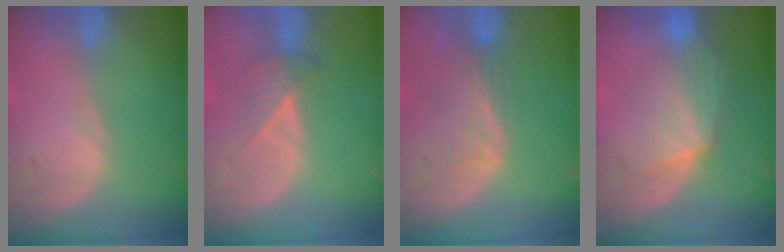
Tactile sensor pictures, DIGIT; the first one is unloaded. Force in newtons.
{"total": 3.4, "press": 3.1, "slide": 1.5}
{"total": 4.3, "press": 3.6, "slide": 2.3}
{"total": 6.9, "press": 6.4, "slide": 2.7}